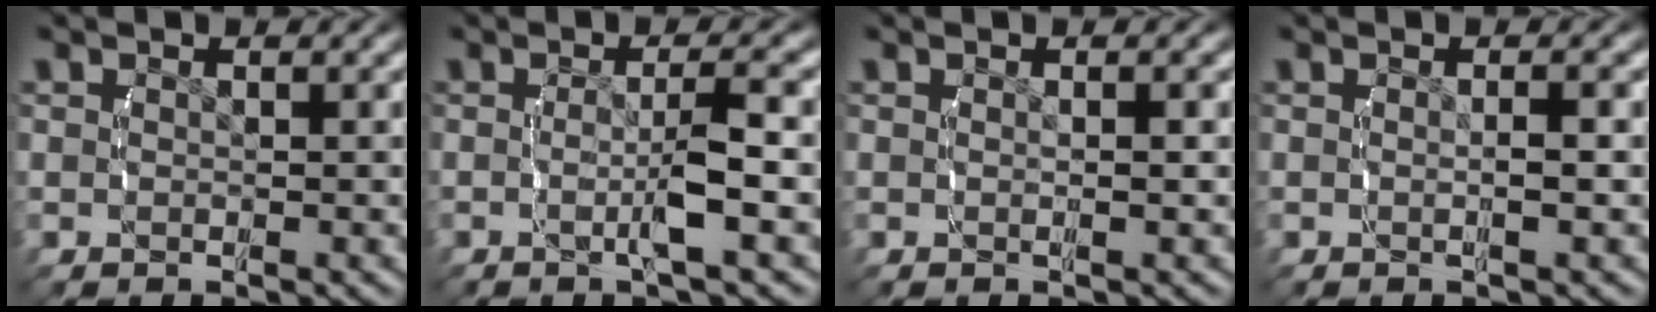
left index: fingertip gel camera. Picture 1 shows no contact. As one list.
[{"total": 3.1, "force": [-0.6, -0.3, 3.0], "torque": [-0.047, 0.001, -0.012]}, {"total": 0.8, "force": [0.0, -0.1, 0.8], "torque": [-0.017, -0.004, 0.002]}, {"total": 1.4, "force": [-0.3, -0.2, 1.4], "torque": [-0.027, -0.003, -0.003]}]